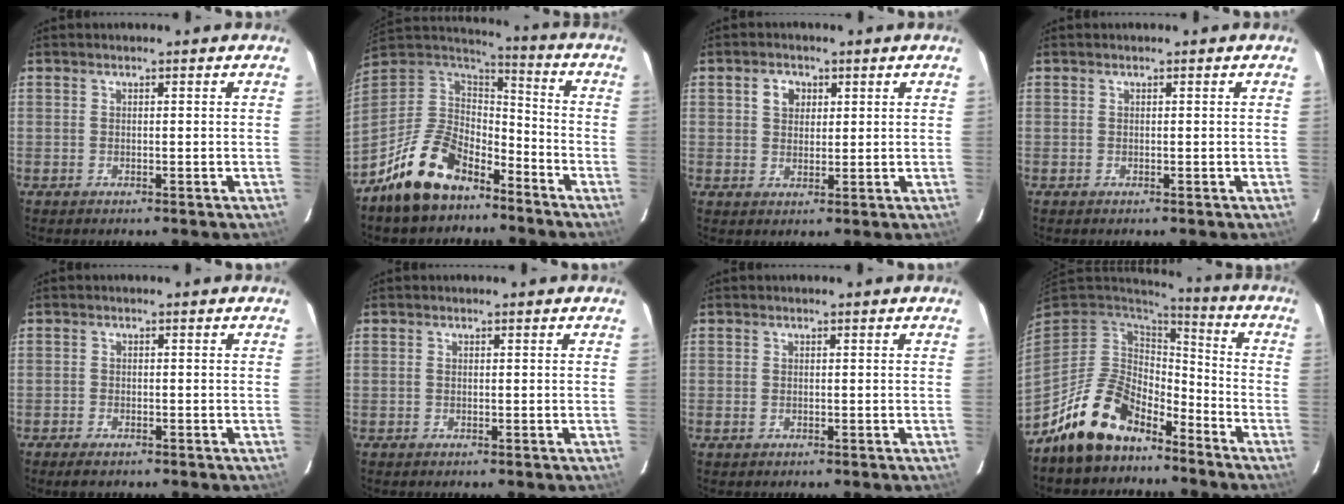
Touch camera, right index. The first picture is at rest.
{"total": 17.6, "force": [-11.7, 9.4, 9.1], "torque": [-0.205, 0.011, -0.197]}
{"total": 3.6, "force": [1.3, 2.9, 1.6], "torque": [-0.023, 0.012, 0.024]}
{"total": 0.0}
{"total": 2.5, "force": [-1.9, 1.1, 1.0], "torque": [-0.028, -0.005, -0.036]}
{"total": 0.0}
{"total": 0.6, "force": [-0.1, 0.5, 0.4], "torque": [-0.006, -0.001, -0.002]}
{"total": 14.9, "force": [-10.8, 7.7, 6.8], "torque": [-0.153, 0.007, -0.182]}